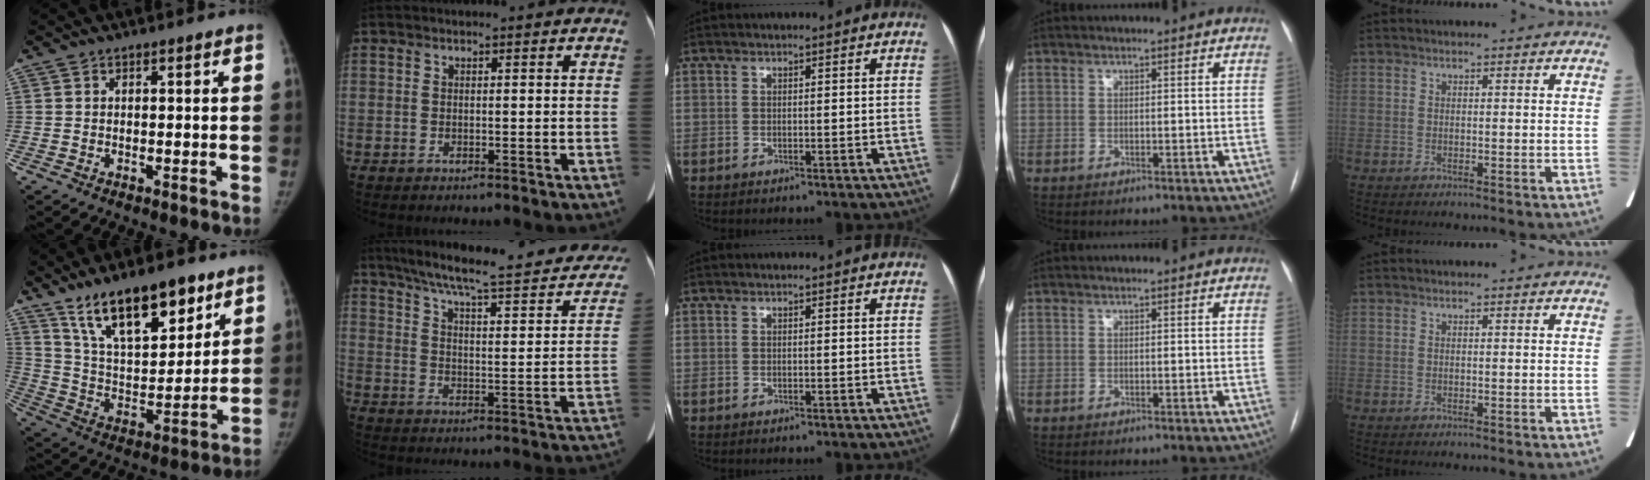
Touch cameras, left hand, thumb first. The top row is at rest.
{"thumb": {"total": 19.8, "force": [12.9, 8.1, 12.8], "torque": [-0.170, -0.062, 0.233]}, "index": {"total": 27.9, "force": [23.0, 4.7, 15.1], "torque": [-0.217, -0.016, 0.289]}}